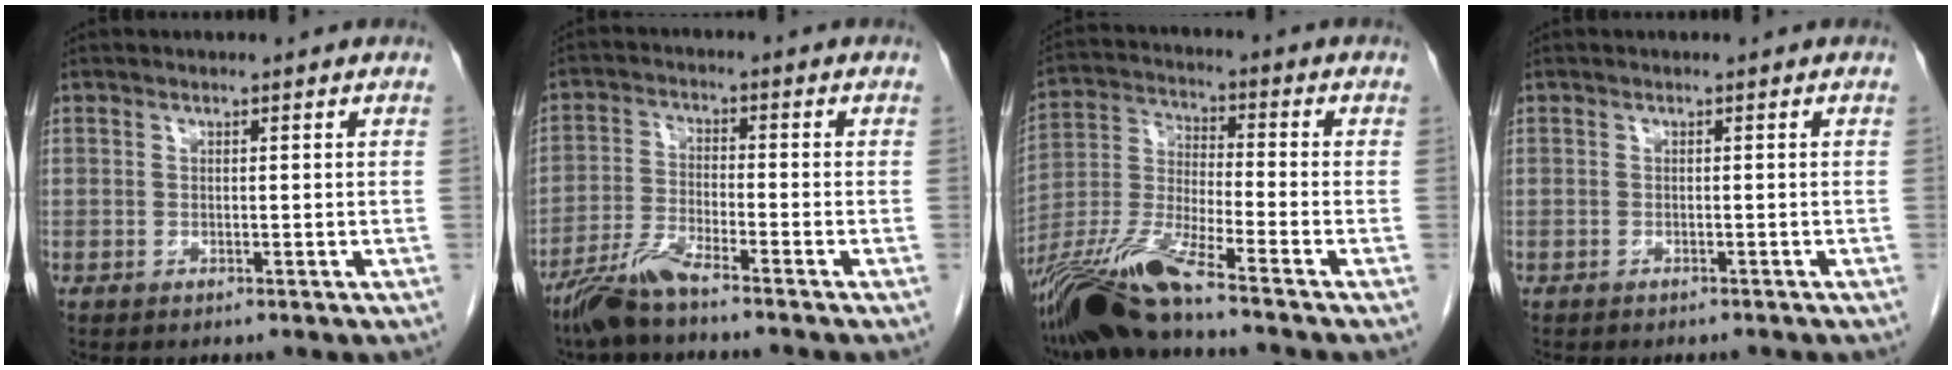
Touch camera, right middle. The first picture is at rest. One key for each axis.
{"total": 6.0, "fx": -5.1, "fy": -0.2, "fz": 3.2, "tx": -0.072, "ty": -0.023, "tz": -0.106}
{"total": 12.3, "fx": -9.7, "fy": -0.7, "fz": 7.5, "tx": -0.163, "ty": -0.020, "tz": -0.188}
{"total": 4.0, "fx": -3.6, "fy": 1.0, "fz": 1.5, "tx": -0.023, "ty": -0.008, "tz": -0.043}